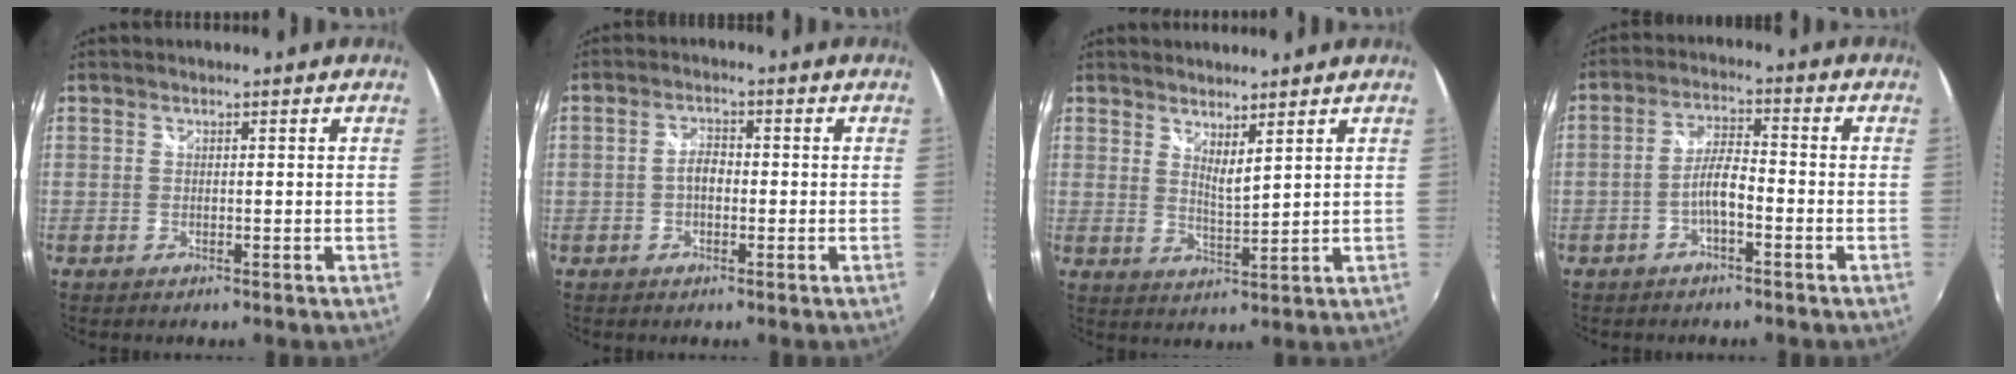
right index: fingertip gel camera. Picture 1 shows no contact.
{"total": 2.8, "force": [-0.5, 1.7, 2.2], "torque": [-0.041, 0.008, -0.011]}
{"total": 4.1, "force": [3.3, 0.5, 2.3], "torque": [-0.039, -0.006, 0.054]}
{"total": 4.7, "force": [-2.2, 1.2, 4.0], "torque": [-0.081, 0.010, -0.040]}